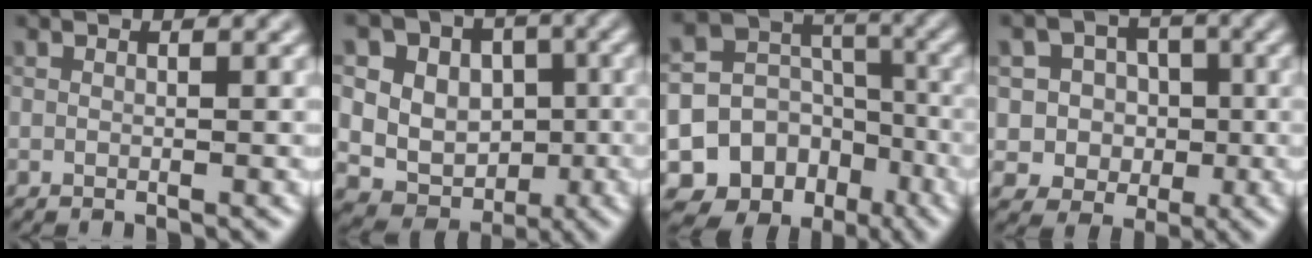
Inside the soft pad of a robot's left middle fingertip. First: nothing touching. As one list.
[{"total": 12.8, "force": [3.8, 11.0, 5.5], "torque": [-0.105, 0.032, 0.057]}, {"total": 14.8, "force": [-8.1, 11.8, 3.8], "torque": [-0.077, -0.045, -0.126]}, {"total": 5.5, "force": [0.4, 5.3, 1.5], "torque": [-0.012, 0.024, -0.008]}]